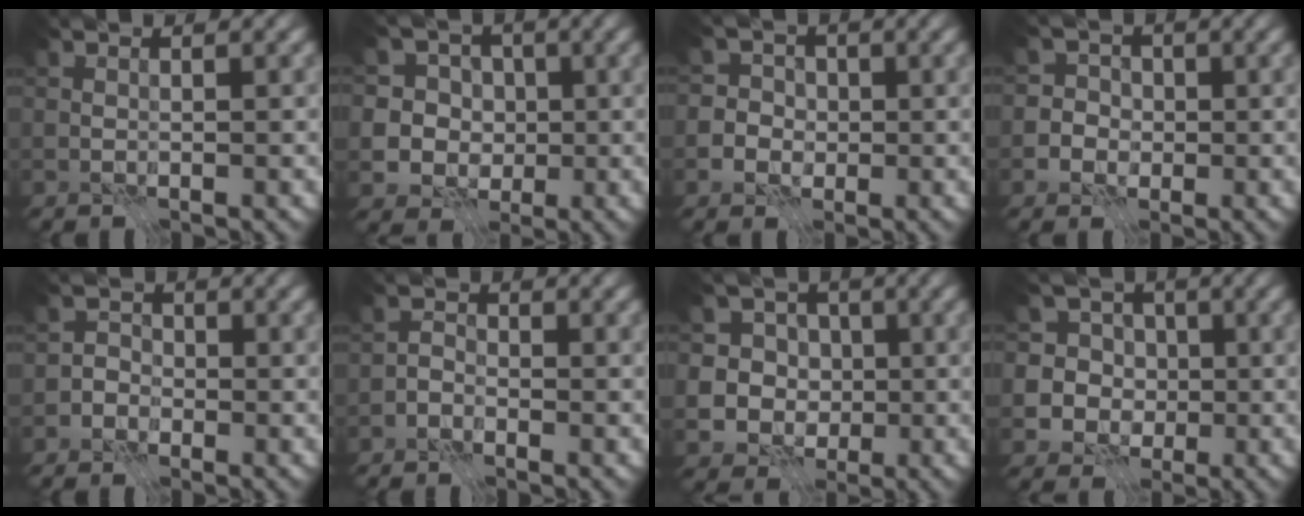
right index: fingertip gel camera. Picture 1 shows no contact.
{"total": 6.3, "force": [0.6, 6.0, 2.1], "torque": [-0.024, 0.019, -0.014]}
{"total": 4.6, "force": [-0.3, 4.4, 1.2], "torque": [0.000, 0.028, -0.031]}
{"total": 3.8, "force": [-0.6, 3.7, 0.9], "torque": [0.013, 0.022, -0.035]}
{"total": 2.2, "force": [-1.4, 1.7, 0.2], "torque": [0.025, 0.005, -0.042]}
{"total": 1.8, "force": [-1.5, 0.9, 0.2], "torque": [0.014, 0.005, -0.038]}
{"total": 6.5, "force": [-0.1, 6.2, 2.0], "torque": [-0.027, 0.027, -0.030]}
{"total": 7.2, "force": [0.8, 6.7, 2.4], "torque": [-0.036, 0.021, -0.012]}